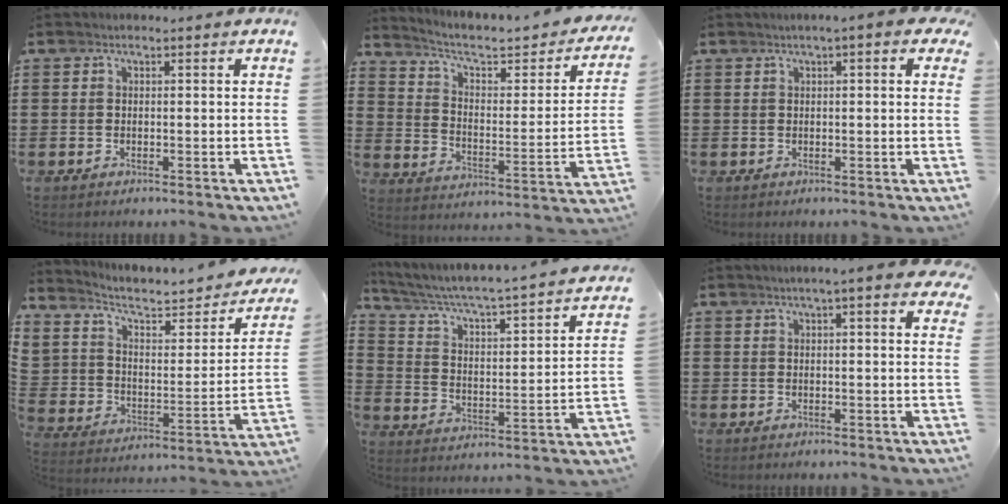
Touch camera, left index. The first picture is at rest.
{"total": 4.5, "force": [3.0, 1.6, 2.8], "torque": [-0.072, -0.025, 0.042]}
{"total": 2.5, "force": [1.4, 0.2, 2.1], "torque": [-0.036, -0.001, 0.022]}
{"total": 4.7, "force": [2.5, 3.2, 2.4], "torque": [-0.067, -0.018, 0.039]}
{"total": 3.1, "force": [2.5, 0.2, 1.9], "torque": [-0.054, -0.035, 0.027]}
{"total": 3.6, "force": [2.4, 0.1, 2.7], "torque": [-0.050, 0.002, 0.040]}